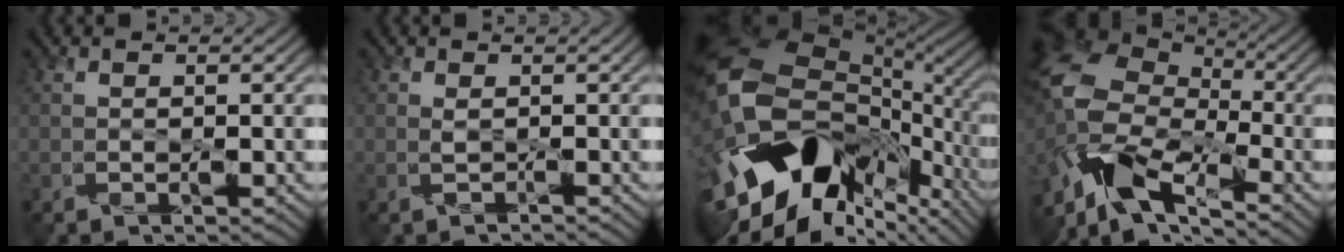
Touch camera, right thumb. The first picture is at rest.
{"total": 0.0}
{"total": 19.1, "force": [-4.8, 13.2, 13.0], "torque": [-0.272, -0.026, -0.081]}
{"total": 12.9, "force": [-7.3, 6.5, 8.4], "torque": [-0.176, -0.007, -0.159]}